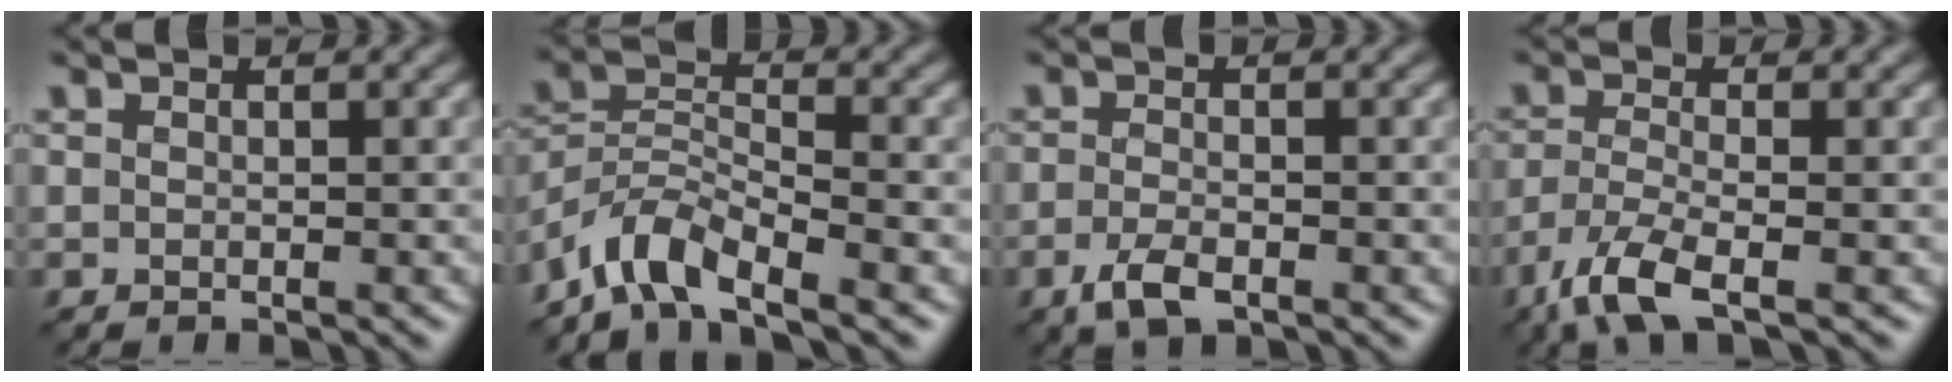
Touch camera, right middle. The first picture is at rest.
{"total": 5.2, "force": [-4.1, 1.7, 2.7], "torque": [-0.047, 0.006, -0.090]}
{"total": 2.4, "force": [-1.3, 1.1, 1.7], "torque": [-0.042, -0.001, -0.029]}
{"total": 4.8, "force": [-3.1, 1.3, 3.4], "torque": [-0.079, -0.009, -0.072]}